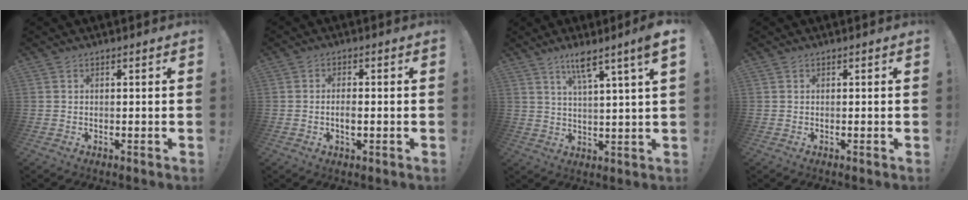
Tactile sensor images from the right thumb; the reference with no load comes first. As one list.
[{"total": 2.9, "force": [-0.6, 1.3, 2.5], "torque": [-0.043, -0.001, -0.015]}, {"total": 8.1, "force": [4.9, 0.0, 6.4], "torque": [-0.108, -0.018, 0.075]}, {"total": 0.0}]